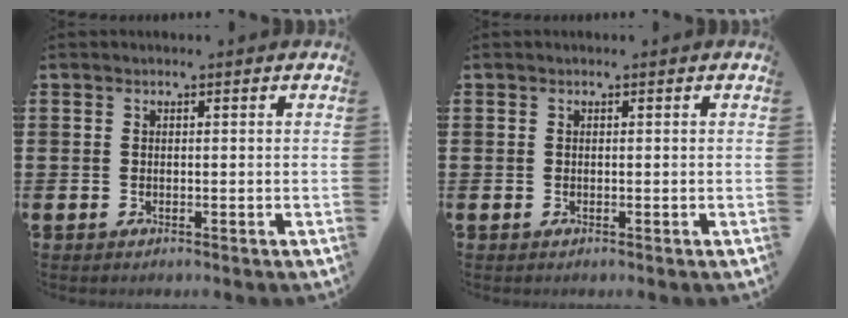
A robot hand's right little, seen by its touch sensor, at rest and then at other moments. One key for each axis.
{"total": 0.0}